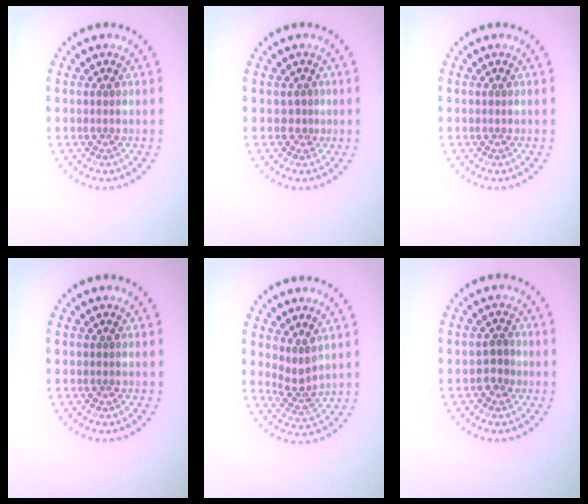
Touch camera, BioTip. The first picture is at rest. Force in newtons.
{"total": 0.9, "press": 0.4, "slide": 0.8}
{"total": 0.0}
{"total": 0.0}
{"total": 2.4, "press": 1.6, "slide": 1.8}
{"total": 1.7, "press": 1.6, "slide": 0.5}